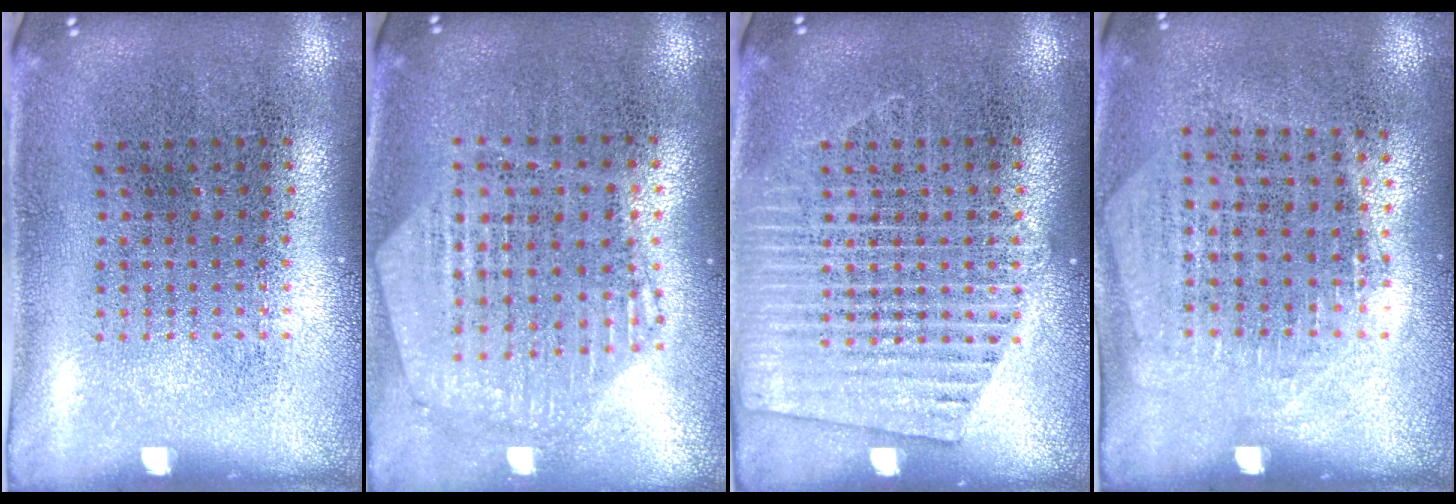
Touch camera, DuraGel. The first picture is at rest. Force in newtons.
{"total": 1.1, "press": 1.1, "slide": 0.3}
{"total": 2.3, "press": 2.3, "slide": 0.4}
{"total": 1.3, "press": 1.2, "slide": 0.6}